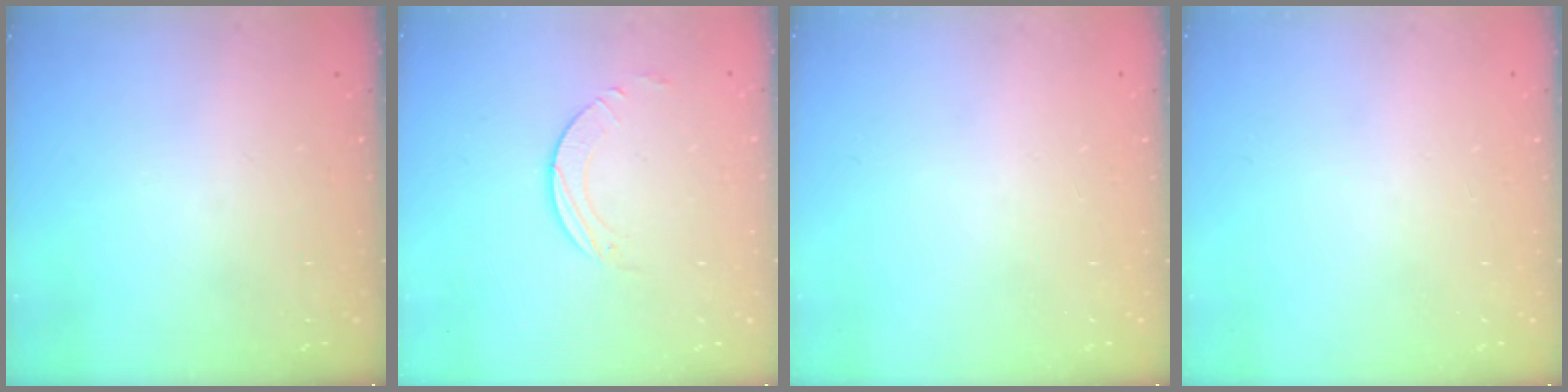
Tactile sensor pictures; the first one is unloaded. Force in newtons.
{"total": 2.2, "press": 2.2, "slide": 0.2}
{"total": 0.0}
{"total": 0.0}